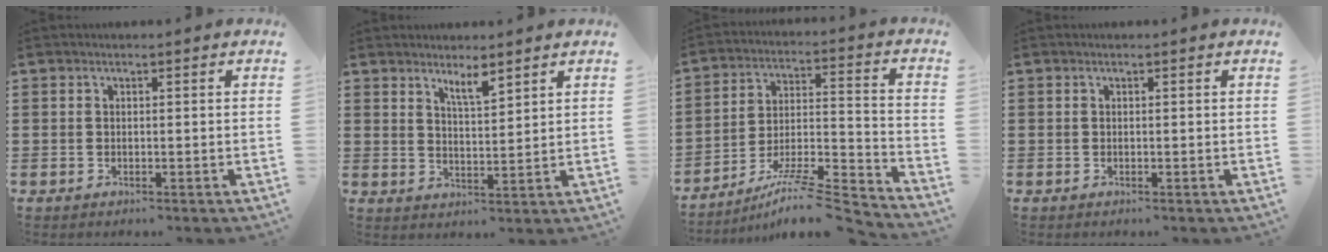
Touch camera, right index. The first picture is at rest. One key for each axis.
{"total": 3.7, "fx": 3.0, "fy": 0.6, "fz": 2.0, "tx": -0.028, "ty": -0.006, "tz": 0.050}
{"total": 9.2, "fx": -7.7, "fy": 0.4, "fz": 5.0, "tx": -0.072, "ty": 0.002, "tz": -0.151}
{"total": 0.0}